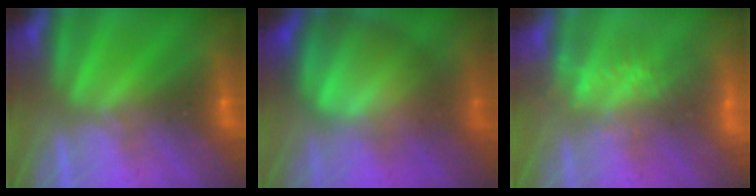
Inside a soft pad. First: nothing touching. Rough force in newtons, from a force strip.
{"total": 8.0}
{"total": 3.1}